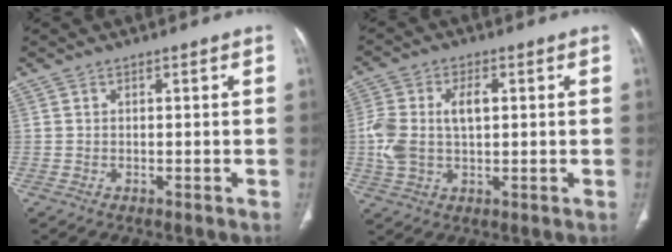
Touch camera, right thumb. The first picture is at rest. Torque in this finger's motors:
{"motor_torque": [0.00, 1.27, 1.32, 0.53, 0.11]}